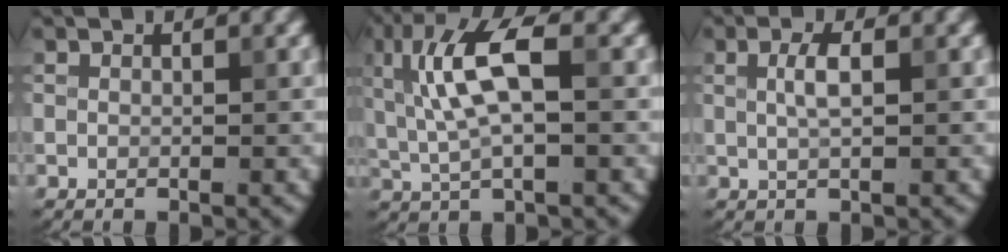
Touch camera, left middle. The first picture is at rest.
{"total": 7.1, "force": [1.4, 2.4, 6.6], "torque": [-0.140, 0.009, 0.022]}
{"total": 1.9, "force": [0.4, 0.5, 1.8], "torque": [-0.035, 0.005, 0.007]}